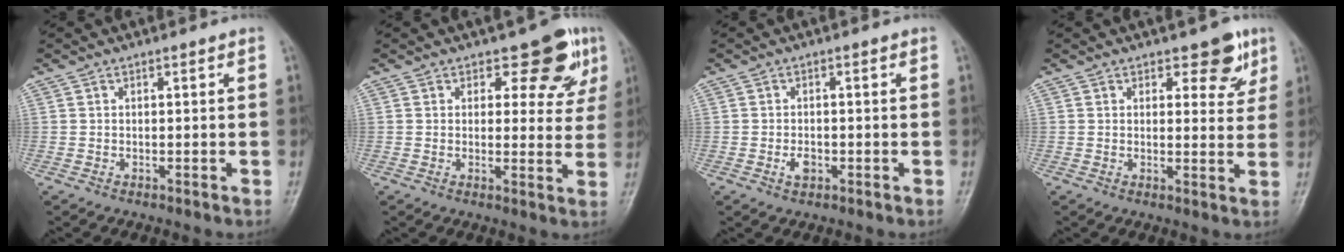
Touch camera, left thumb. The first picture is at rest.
{"total": 7.4, "force": [4.6, 4.5, 3.8], "torque": [-0.007, -0.023, 0.051]}
{"total": 2.3, "force": [-0.8, 1.5, 1.5], "torque": [-0.023, 0.001, -0.014]}
{"total": 5.4, "force": [3.3, 3.0, 3.0], "torque": [-0.004, -0.017, 0.040]}